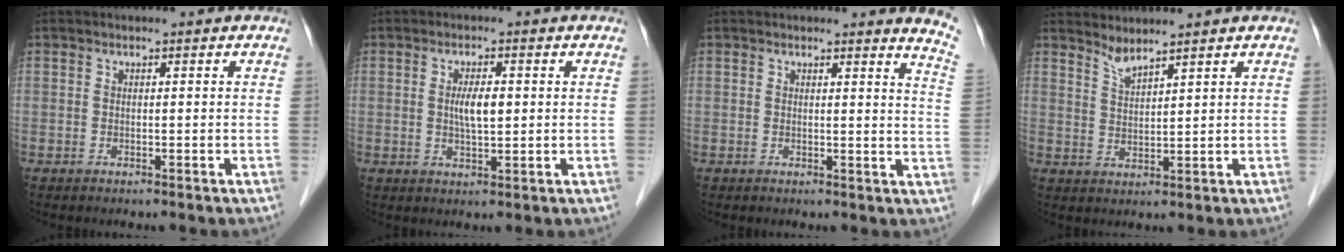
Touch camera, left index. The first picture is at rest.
{"total": 3.7, "force": [0.4, 1.0, 3.5], "torque": [-0.063, 0.001, 0.007]}
{"total": 5.3, "force": [5.1, -0.6, 1.6], "torque": [-0.020, -0.056, 0.026]}
{"total": 2.6, "force": [2.4, -0.2, 0.8], "torque": [-0.018, -0.007, 0.051]}